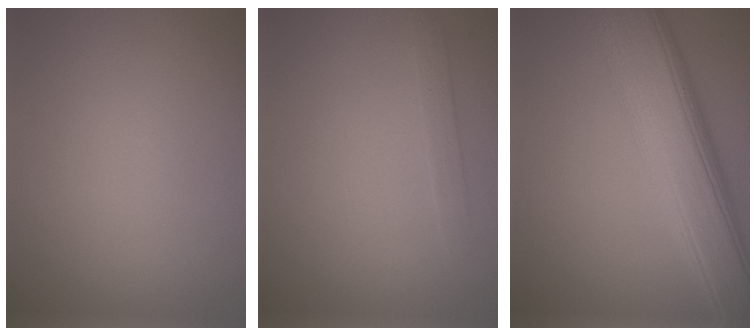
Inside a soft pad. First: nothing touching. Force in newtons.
{"total": 1.1, "press": 1.1, "slide": 0.1}
{"total": 9.9, "press": 9.9, "slide": 0.2}